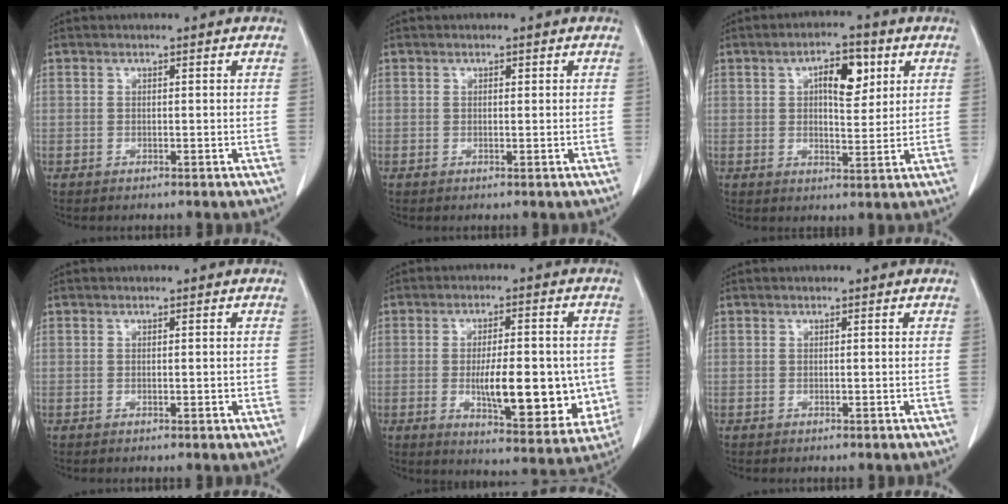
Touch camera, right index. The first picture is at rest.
{"total": 0.9, "force": [0.2, 0.5, 0.7], "torque": [-0.019, 0.001, 0.004]}
{"total": 7.9, "force": [2.7, 3.3, 6.7], "torque": [-0.108, 0.014, 0.046]}
{"total": 1.6, "force": [-0.2, 0.7, 1.4], "torque": [-0.033, 0.002, 0.003]}
{"total": 16.9, "force": [-2.3, 5.8, 15.7], "torque": [-0.210, -0.003, -0.016]}
{"total": 0.0}